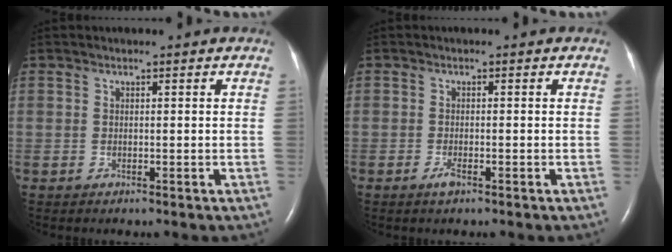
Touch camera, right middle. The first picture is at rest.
{"total": 1.3, "force": [-0.8, 0.2, 1.0], "torque": [-0.025, -0.002, -0.015]}